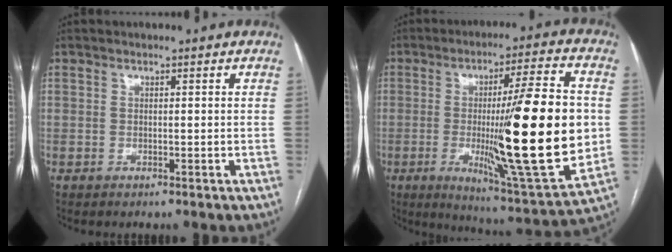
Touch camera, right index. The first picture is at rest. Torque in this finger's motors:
{"motor_torque": [1.67, -0.47, 1.05, 0.21]}